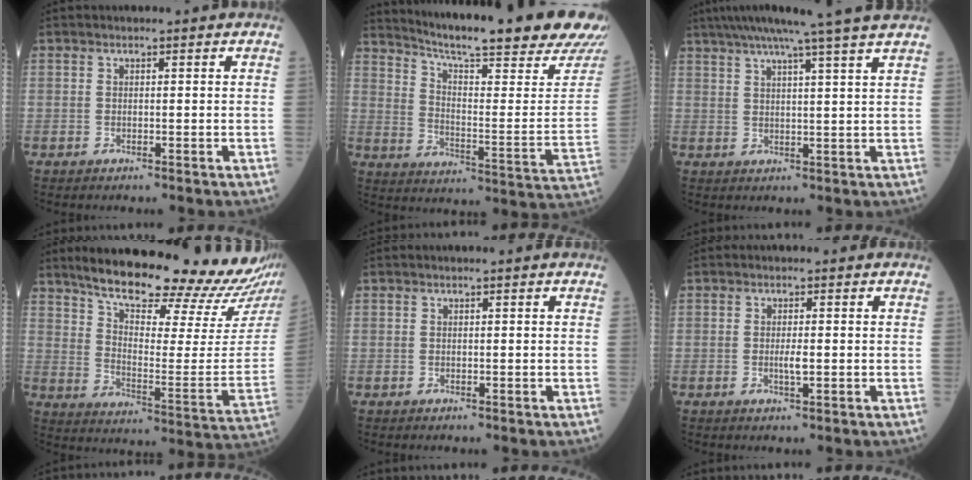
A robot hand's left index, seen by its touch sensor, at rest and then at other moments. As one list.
[{"total": 26.7, "force": [23.2, 0.5, 13.2], "torque": [-0.209, -0.090, 0.300]}, {"total": 13.0, "force": [10.8, -2.1, 7.0], "torque": [-0.110, -0.003, 0.136]}, {"total": 26.3, "force": [22.6, 2.2, 13.2], "torque": [-0.201, -0.074, 0.301]}, {"total": 0.0}, {"total": 1.8, "force": [-0.5, 0.2, 1.7], "torque": [-0.032, -0.004, -0.008]}]